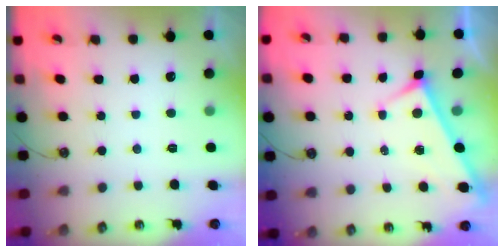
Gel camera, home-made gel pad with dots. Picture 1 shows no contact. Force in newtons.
{"total": 3.9, "press": 3.9, "slide": 0.4}